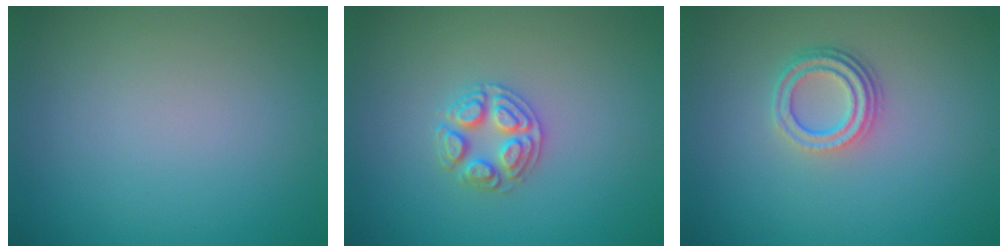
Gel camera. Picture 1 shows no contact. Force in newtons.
{"total": 2.5, "press": 2.5, "slide": 0.4}
{"total": 3.3, "press": 2.4, "slide": 2.3}